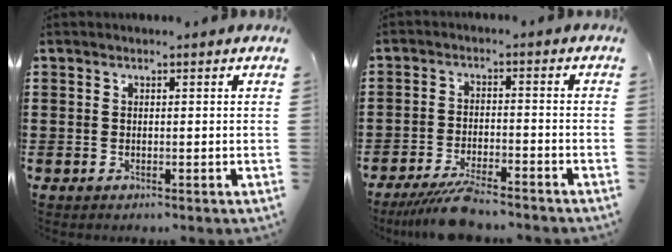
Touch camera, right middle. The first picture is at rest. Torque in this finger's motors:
{"motor_torque": [1.69, -0.45, 0.57, 0.17]}